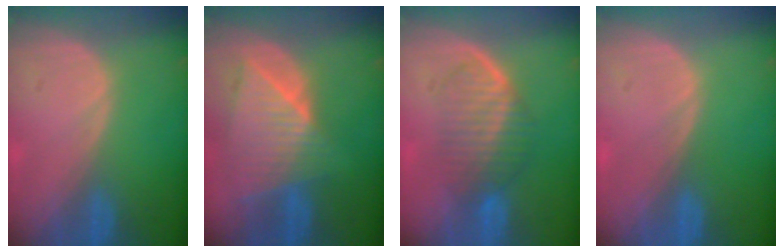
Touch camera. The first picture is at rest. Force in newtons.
{"total": 9.0, "press": 8.0, "slide": 4.2}
{"total": 6.1, "press": 6.1, "slide": 1.1}
{"total": 0.0}